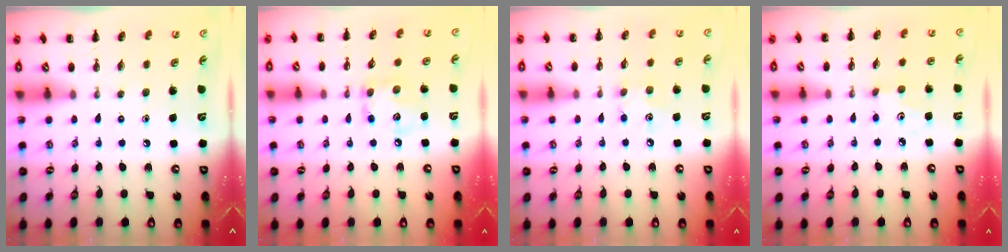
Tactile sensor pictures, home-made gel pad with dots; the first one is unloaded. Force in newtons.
{"total": 8.7, "press": 8.7, "slide": 0.3}
{"total": 6.4, "press": 6.3, "slide": 1.4}
{"total": 2.7, "press": 2.7, "slide": 0.3}